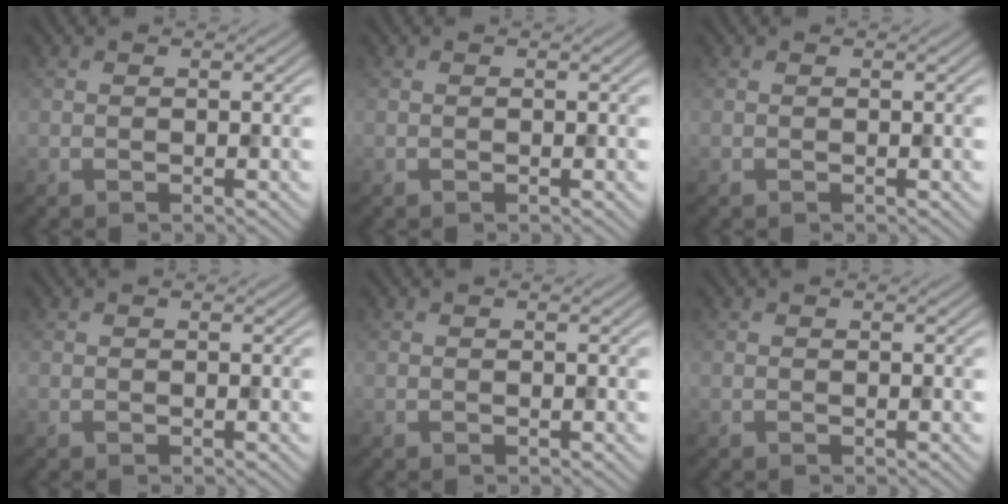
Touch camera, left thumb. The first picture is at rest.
{"total": 0.0}
{"total": 0.0}
{"total": 0.0}
{"total": 0.0}
{"total": 0.0}